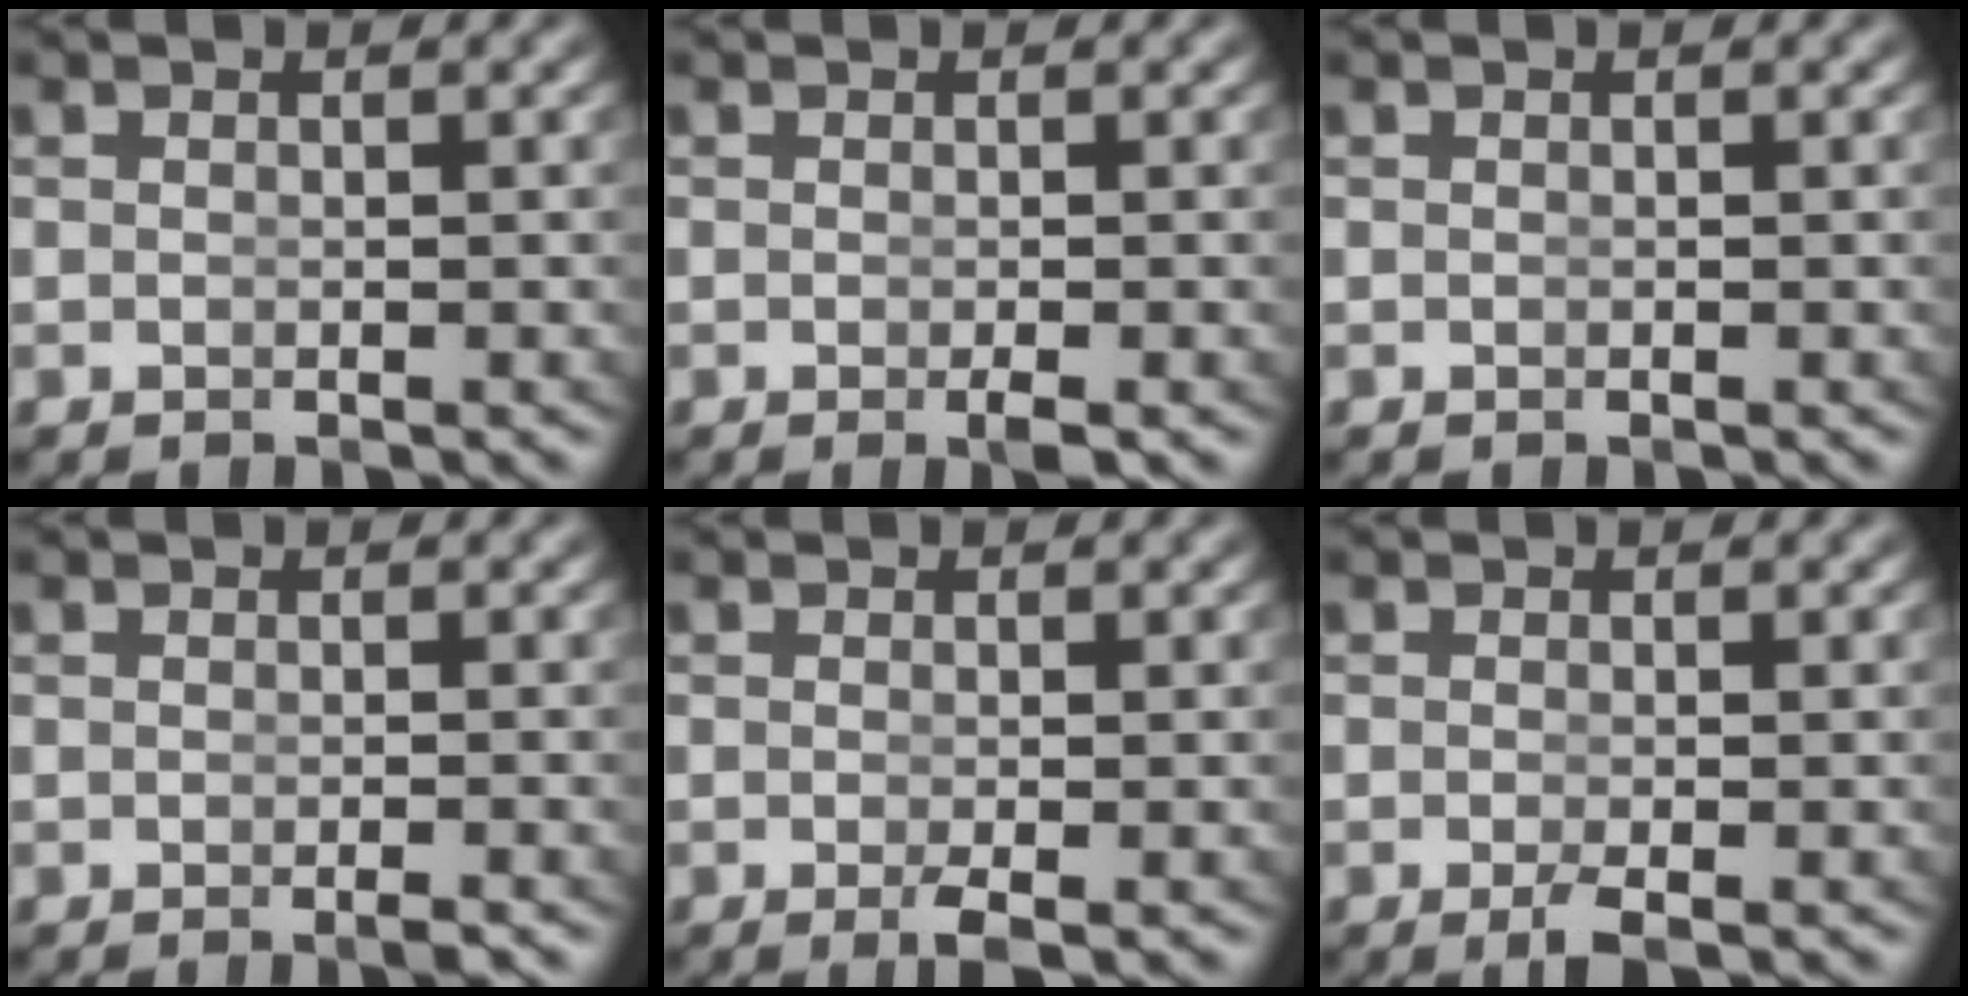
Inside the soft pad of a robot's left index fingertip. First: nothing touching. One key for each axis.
{"total": 1.2, "fx": -0.8, "fy": 0.0, "fz": 0.9, "tx": -0.012, "ty": -0.008, "tz": -0.012}
{"total": 0.0}
{"total": 1.0, "fx": -0.8, "fy": -0.1, "fz": 0.6, "tx": -0.009, "ty": -0.002, "tz": -0.014}
{"total": 1.5, "fx": -0.9, "fy": 0.1, "fz": 1.2, "tx": -0.022, "ty": -0.012, "tz": -0.012}
{"total": 1.7, "fx": -1.1, "fy": 0.2, "fz": 1.2, "tx": -0.025, "ty": -0.014, "tz": -0.015}